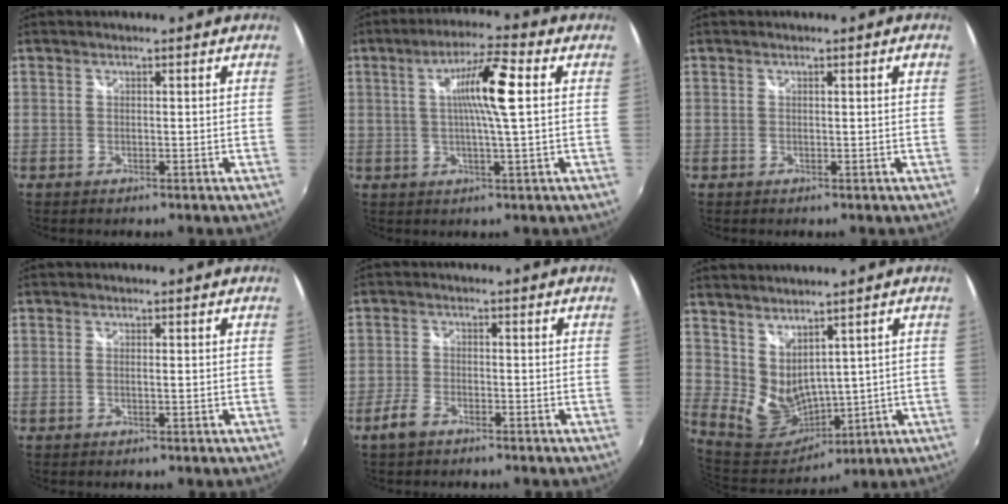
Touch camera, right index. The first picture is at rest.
{"total": 9.0, "force": [1.4, 0.1, 8.9], "torque": [-0.154, 0.008, 0.021]}
{"total": 1.2, "force": [0.4, -0.3, 1.1], "torque": [-0.014, 0.002, 0.005]}
{"total": 0.9, "force": [0.0, 0.2, 0.8], "torque": [-0.016, 0.001, -0.004]}
{"total": 3.9, "force": [-2.9, 1.8, 1.8], "torque": [-0.058, -0.003, -0.059]}
{"total": 10.3, "force": [4.6, 6.6, 6.4], "torque": [-0.131, -0.012, 0.115]}